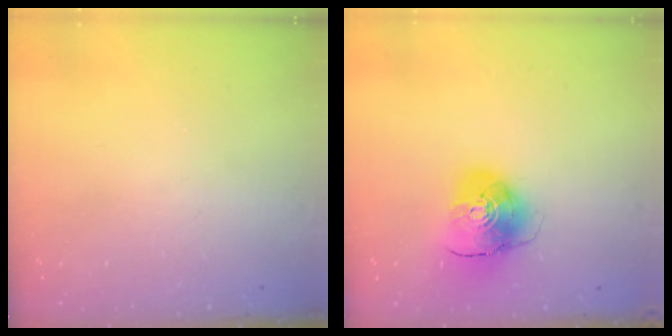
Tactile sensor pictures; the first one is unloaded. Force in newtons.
{"total": 9.9, "press": 9.8, "slide": 1.4}